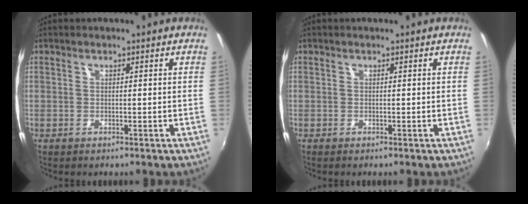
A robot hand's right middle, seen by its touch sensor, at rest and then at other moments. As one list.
[{"total": 0.0}]